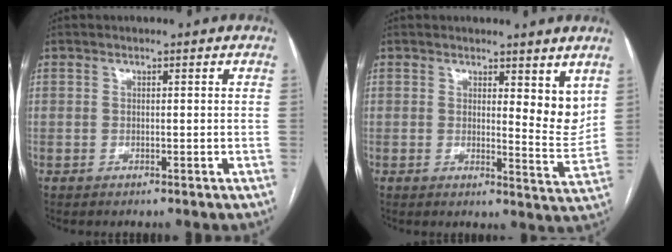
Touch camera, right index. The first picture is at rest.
{"total": 5.4, "force": [3.3, 1.6, 3.9], "torque": [-0.042, -0.024, 0.044]}